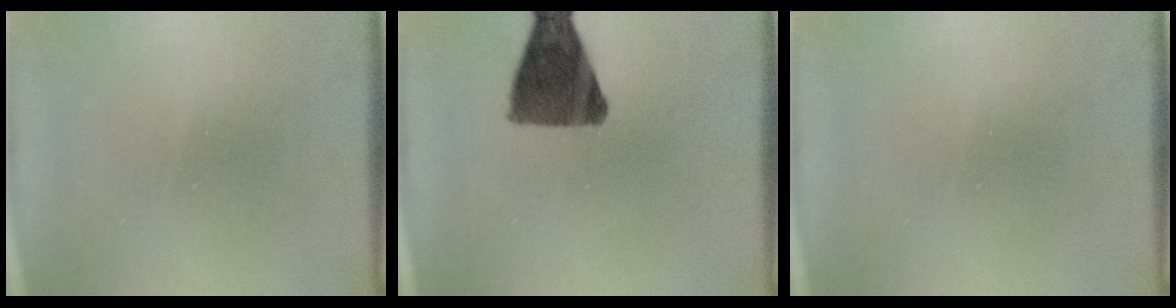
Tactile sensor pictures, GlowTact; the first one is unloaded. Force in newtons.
{"total": 10.8}
{"total": 0.0}